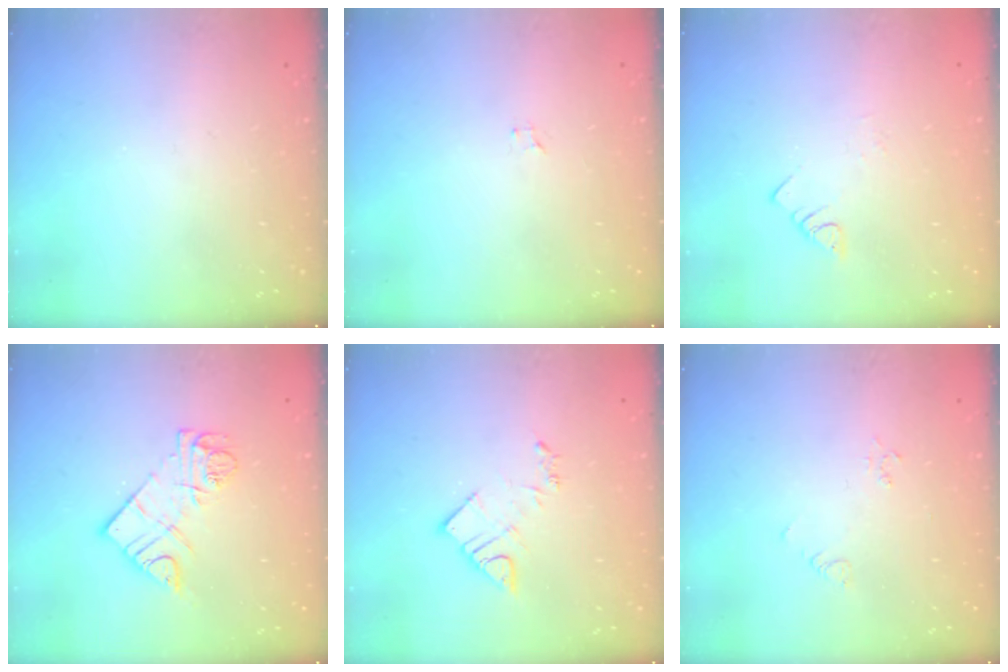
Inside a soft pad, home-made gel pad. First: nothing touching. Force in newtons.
{"total": 0.6, "press": 0.6, "slide": 0.1}
{"total": 2.6, "press": 2.6, "slide": 0.3}
{"total": 10.6, "press": 10.6, "slide": 1.1}
{"total": 7.9, "press": 7.9, "slide": 0.4}
{"total": 3.5, "press": 3.4, "slide": 0.5}